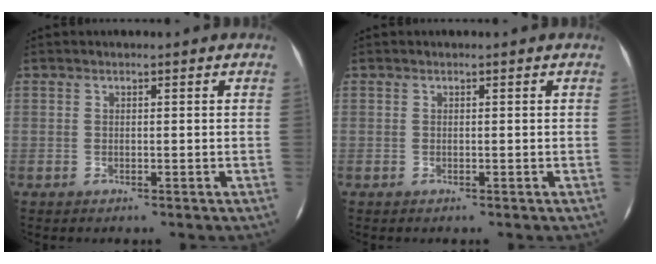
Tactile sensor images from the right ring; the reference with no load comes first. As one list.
[{"total": 0.0}]